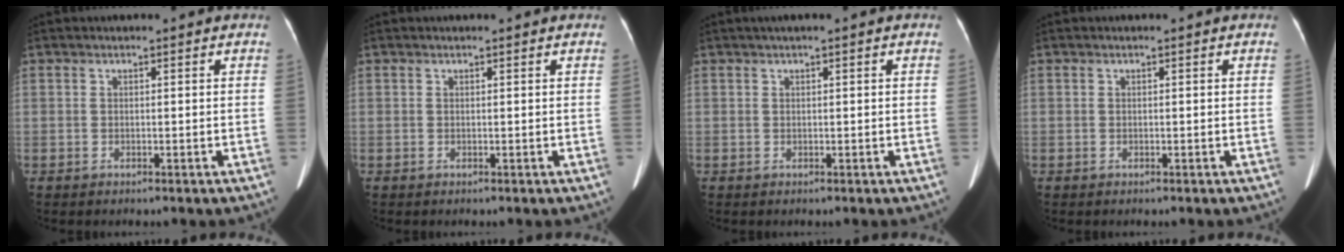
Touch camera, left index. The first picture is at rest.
{"total": 0.7, "force": [0.7, 0.1, 0.3], "torque": [-0.009, 0.007, 0.007]}
{"total": 1.2, "force": [0.6, 0.0, 1.1], "torque": [-0.023, 0.013, 0.009]}
{"total": 0.0}